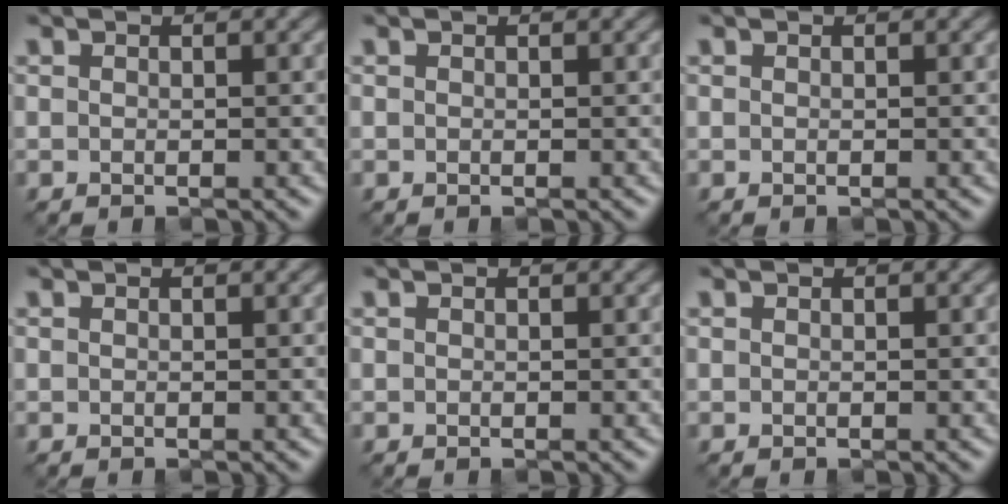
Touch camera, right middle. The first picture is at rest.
{"total": 0.0}
{"total": 0.0}
{"total": 0.0}
{"total": 0.0}
{"total": 0.0}